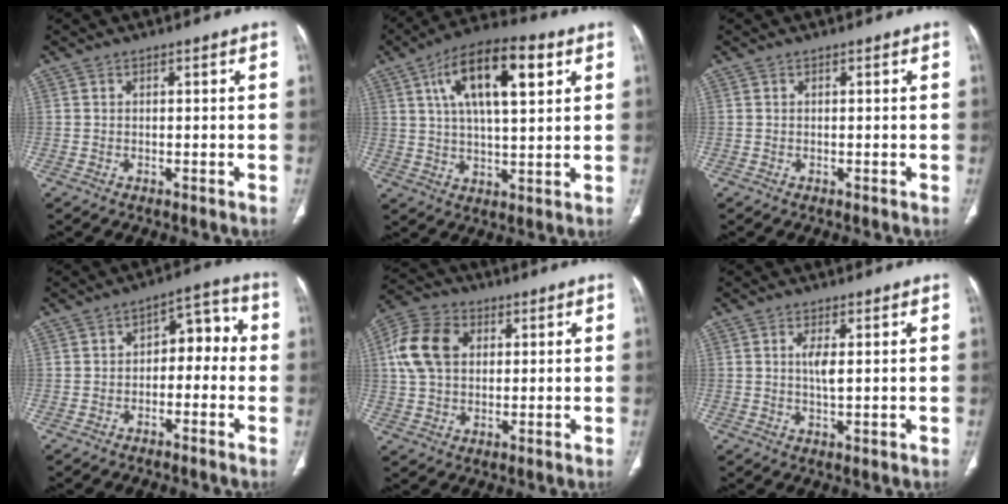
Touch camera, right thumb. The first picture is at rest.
{"total": 16.4, "force": [6.3, 6.3, 13.8], "torque": [-0.221, -0.001, 0.101]}
{"total": 0.0}
{"total": 7.6, "force": [-1.0, 4.8, 5.8], "torque": [-0.044, 0.045, -0.027]}
{"total": 11.8, "force": [2.7, 8.4, 7.8], "torque": [-0.147, 0.014, 0.046]}
{"total": 3.5, "force": [0.7, 0.9, 3.3], "torque": [-0.070, -0.009, 0.015]}